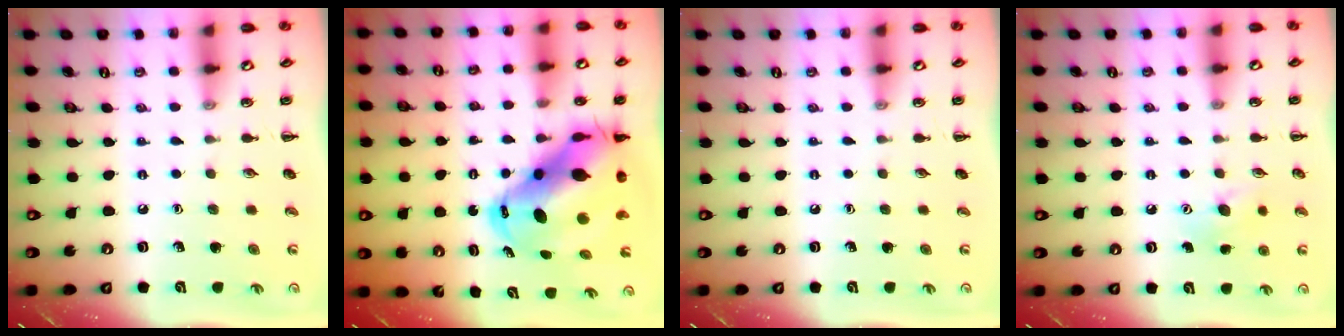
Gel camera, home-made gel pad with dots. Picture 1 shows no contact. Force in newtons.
{"total": 15.8, "press": 15.3, "slide": 4.1}
{"total": 0.0}
{"total": 6.9, "press": 6.7, "slide": 1.7}